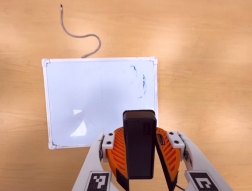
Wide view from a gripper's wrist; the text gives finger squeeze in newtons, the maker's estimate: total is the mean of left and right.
{"total": 8.1, "left": 7.9, "right": 8.3}